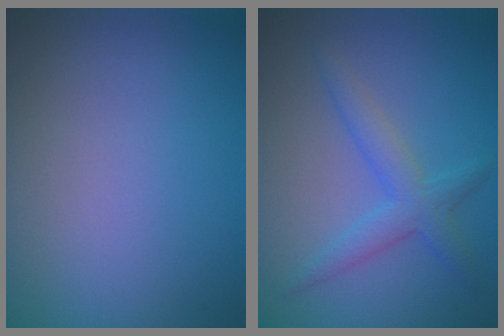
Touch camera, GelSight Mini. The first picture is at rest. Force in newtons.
{"total": 2.8, "press": 2.8, "slide": 0.1}